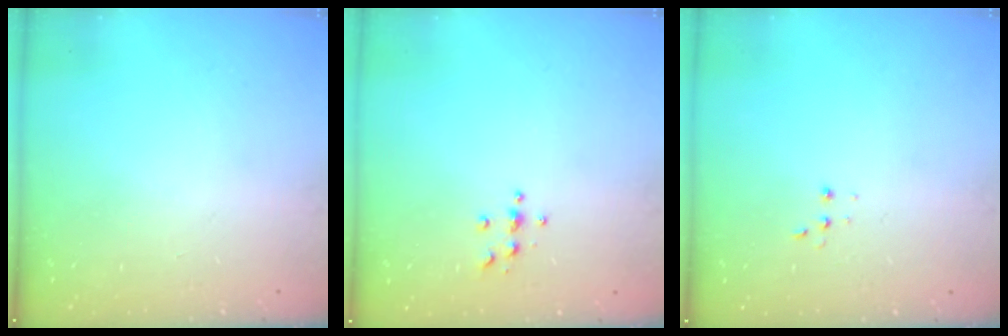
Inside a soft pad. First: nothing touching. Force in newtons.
{"total": 3.8, "press": 3.8, "slide": 0.4}
{"total": 2.7, "press": 2.7, "slide": 0.5}